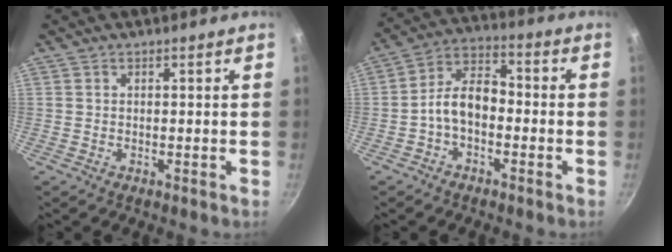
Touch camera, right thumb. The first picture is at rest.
{"total": 8.8, "force": [-1.9, 5.5, 6.7], "torque": [-0.108, 0.038, -0.048]}